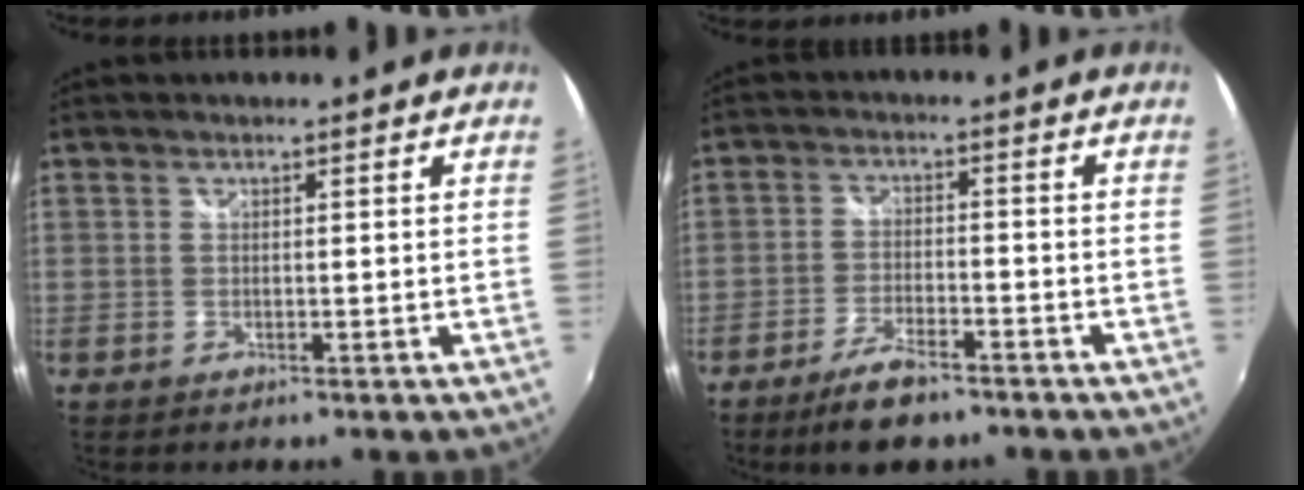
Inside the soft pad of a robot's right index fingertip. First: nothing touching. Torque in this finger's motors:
{"motor_torque": [0.47, -0.51, 0.27, 0.04]}